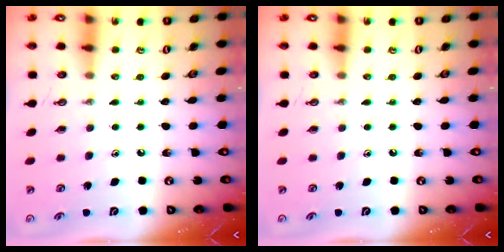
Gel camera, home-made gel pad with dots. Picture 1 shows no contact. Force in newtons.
{"total": 0.0}